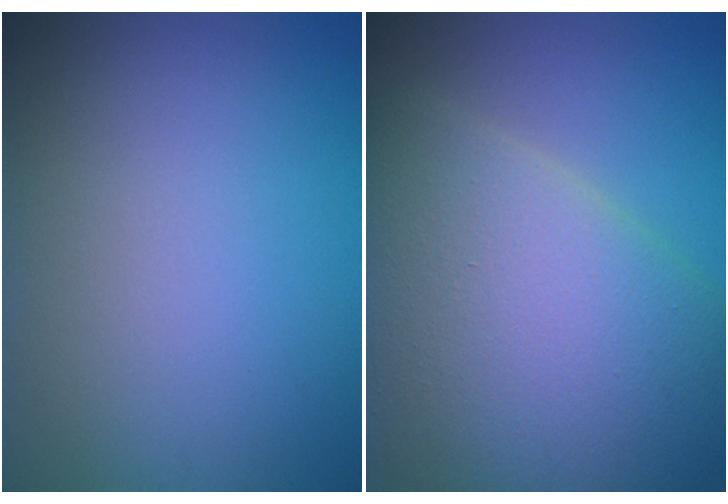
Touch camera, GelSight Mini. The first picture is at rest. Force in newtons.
{"total": 11.3, "press": 11.3, "slide": 0.6}